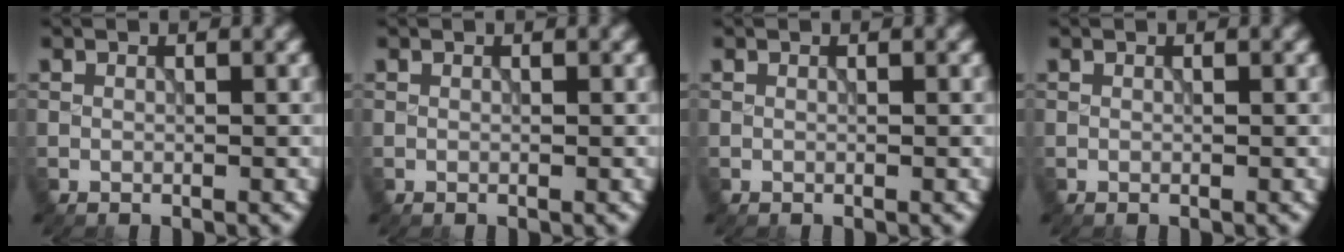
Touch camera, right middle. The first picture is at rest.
{"total": 0.0}
{"total": 0.0}
{"total": 0.0}